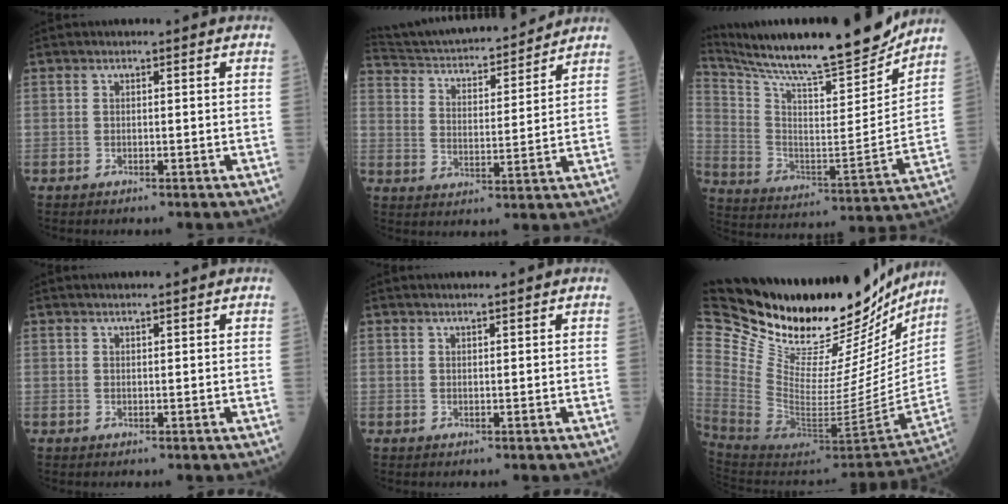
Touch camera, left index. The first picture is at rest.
{"total": 18.3, "force": [17.1, 2.3, 6.1], "torque": [-0.104, 0.017, 0.265]}
{"total": 23.1, "force": [21.2, 1.2, 9.2], "torque": [-0.174, -0.048, 0.330]}
{"total": 2.5, "force": [2.4, -0.1, 0.8], "torque": [-0.008, 0.016, 0.033]}
{"total": 2.9, "force": [2.7, -0.1, 0.9], "torque": [-0.010, 0.018, 0.038]}
{"total": 40.1, "force": [33.8, 11.8, 18.3], "torque": [-0.340, -0.076, 0.497]}